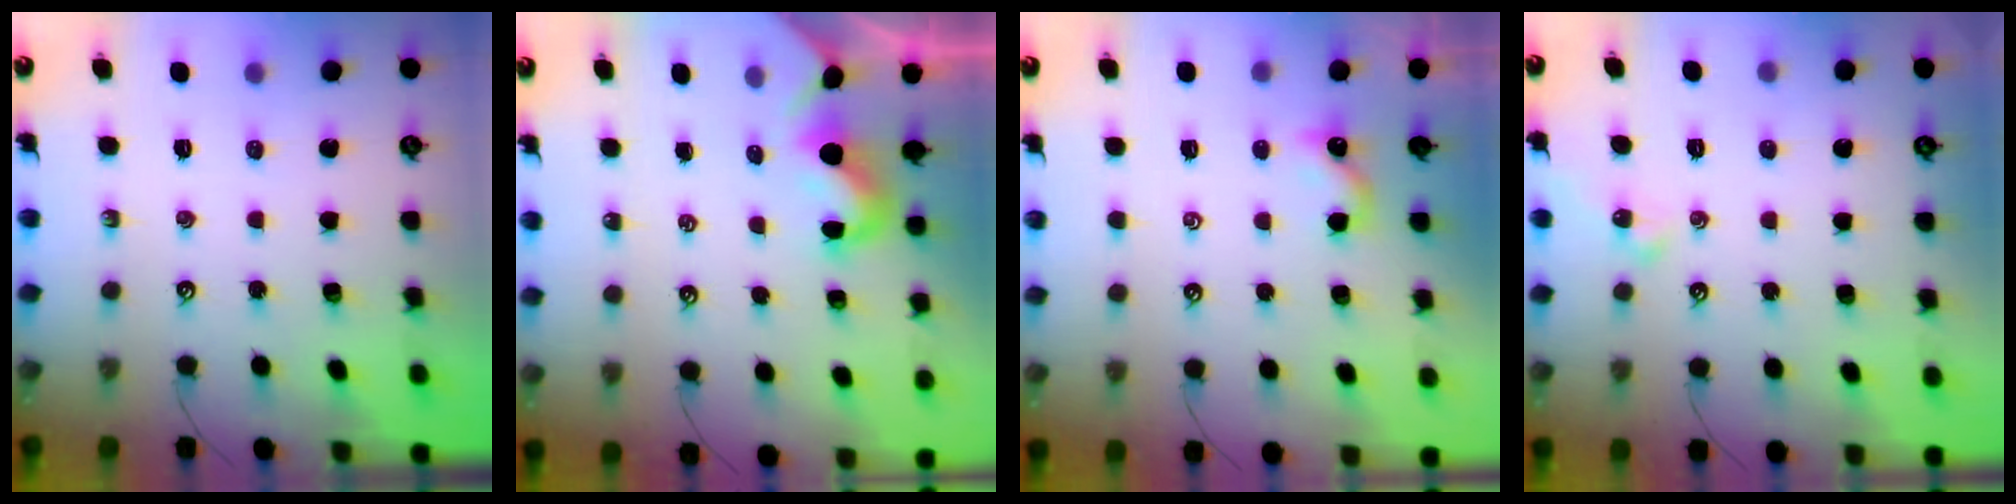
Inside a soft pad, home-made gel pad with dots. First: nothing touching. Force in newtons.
{"total": 1.7, "press": 1.7, "slide": 0.2}
{"total": 0.8, "press": 0.7, "slide": 0.3}
{"total": 1.3, "press": 1.2, "slide": 0.4}